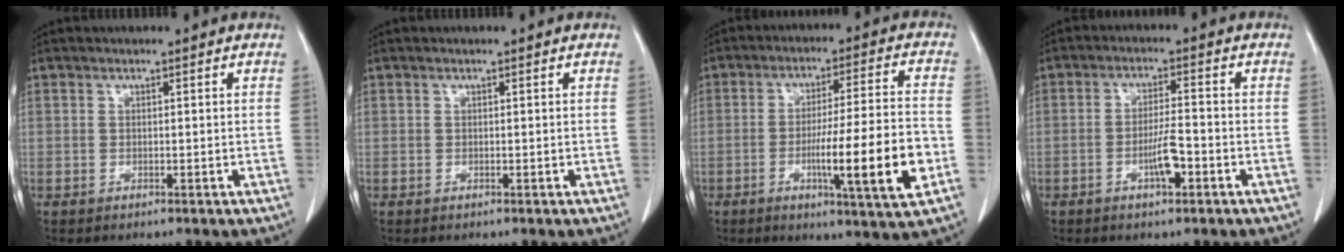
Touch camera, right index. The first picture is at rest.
{"total": 0.0}
{"total": 14.2, "force": [-4.1, 0.1, 13.6], "torque": [-0.217, -0.010, -0.066]}
{"total": 4.6, "force": [-2.0, 0.7, 4.1], "torque": [-0.076, 0.000, -0.036]}